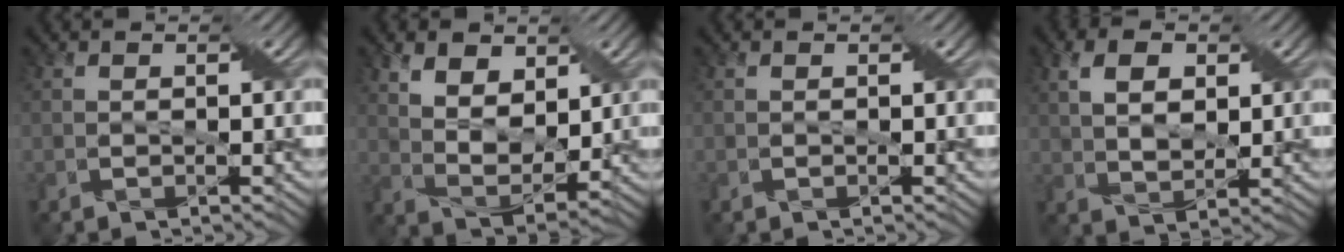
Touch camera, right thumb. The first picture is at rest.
{"total": 7.7, "force": [3.9, 4.5, 5.0], "torque": [-0.115, -0.006, 0.072]}
{"total": 0.0}
{"total": 5.7, "force": [2.0, 3.5, 4.0], "torque": [-0.083, 0.004, 0.036]}